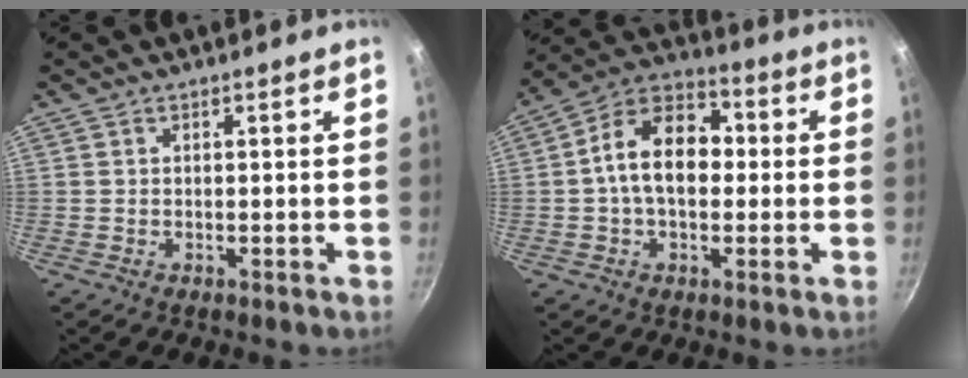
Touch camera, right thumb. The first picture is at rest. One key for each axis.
{"total": 13.8, "fx": 0.4, "fy": 9.2, "fz": 10.3, "tx": -0.135, "ty": 0.035, "tz": -0.014}